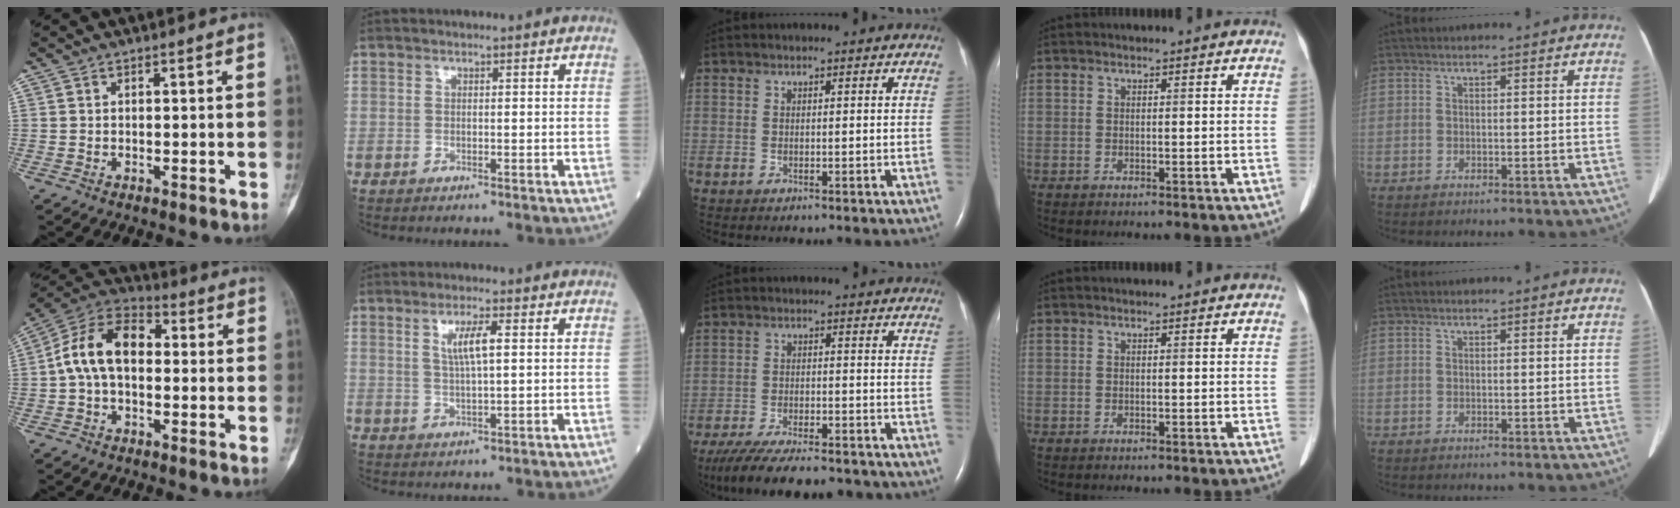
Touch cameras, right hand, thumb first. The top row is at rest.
{"thumb": {"total": 12.8, "force": [0.2, 8.2, 9.9], "torque": [-0.168, 0.038, -0.010]}, "index": {"total": 4.7, "force": [1.4, 0.5, 4.4], "torque": [-0.084, 0.003, 0.027]}, "middle": {"total": 16.6, "force": [-14.0, 3.9, 7.9], "torque": [-0.158, -0.023, -0.206]}}